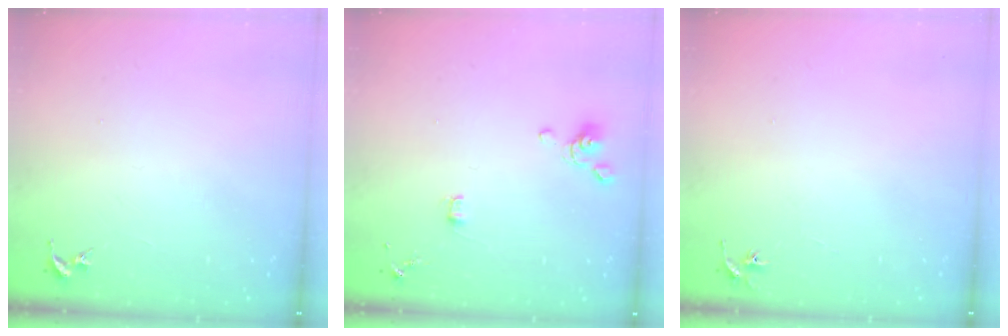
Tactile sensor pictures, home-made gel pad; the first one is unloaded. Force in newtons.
{"total": 4.4, "press": 4.0, "slide": 1.8}
{"total": 2.9, "press": 2.9, "slide": 0.3}